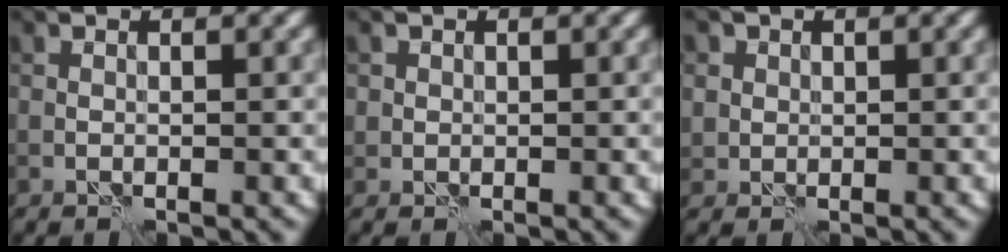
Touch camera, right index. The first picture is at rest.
{"total": 0.6, "force": [0.1, 0.6, -0.1], "torque": [0.010, -0.004, 0.001]}
{"total": 2.5, "force": [1.0, 2.2, 0.7], "torque": [-0.007, 0.006, 0.023]}